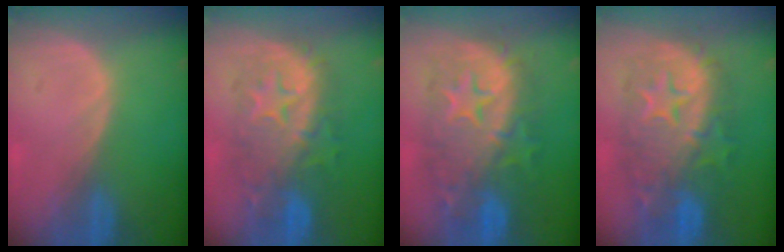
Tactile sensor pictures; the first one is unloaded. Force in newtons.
{"total": 9.6, "press": 9.6, "slide": 0.5}
{"total": 12.5, "press": 12.5, "slide": 1.1}
{"total": 11.5, "press": 11.5, "slide": 0.9}